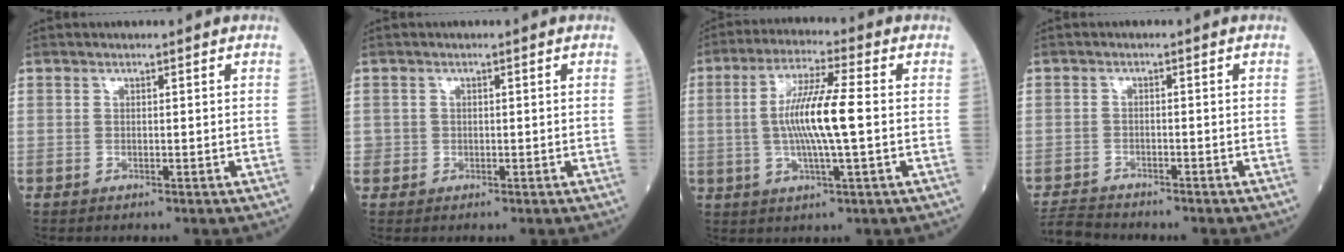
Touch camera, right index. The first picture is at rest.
{"total": 0.7, "force": [-0.2, 0.7, 0.0], "torque": [0.007, 0.005, -0.006]}
{"total": 10.3, "force": [-0.1, 0.5, 10.3], "torque": [-0.198, 0.003, -0.007]}
{"total": 3.8, "force": [-3.7, 0.6, -0.3], "torque": [0.003, -0.015, -0.071]}